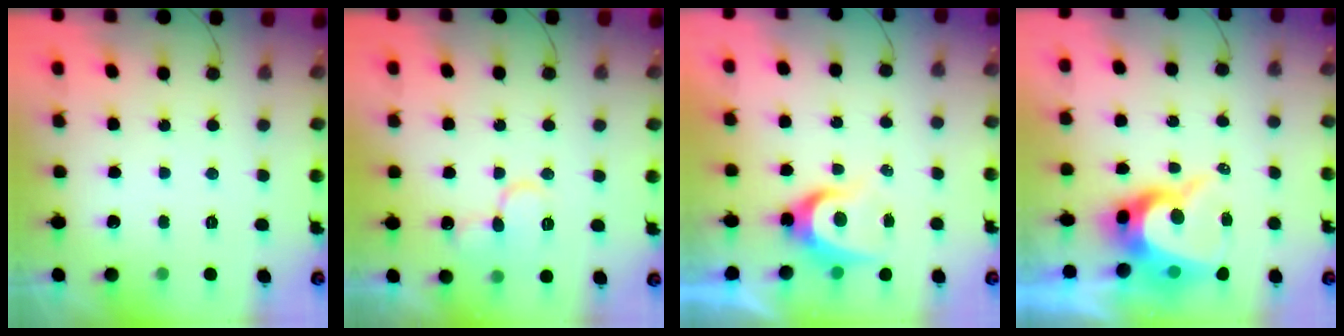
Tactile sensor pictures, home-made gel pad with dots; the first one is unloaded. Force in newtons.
{"total": 11.3, "press": 11.2, "slide": 1.5}
{"total": 6.9, "press": 6.9, "slide": 0.4}
{"total": 10.2, "press": 10.2, "slide": 0.7}